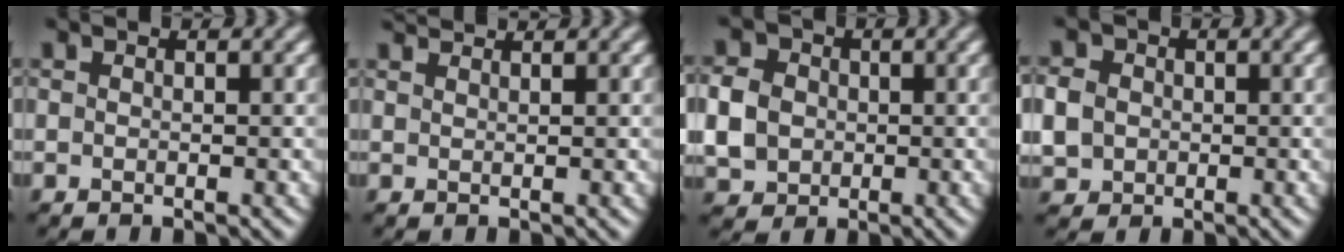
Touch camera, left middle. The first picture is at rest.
{"total": 2.0, "force": [1.9, -0.2, 0.2], "torque": [-0.009, 0.005, 0.030]}
{"total": 5.0, "force": [-0.6, 4.4, 2.3], "torque": [-0.063, 0.000, -0.022]}
{"total": 4.5, "force": [-0.4, 4.1, 1.8], "torque": [-0.047, 0.008, -0.022]}